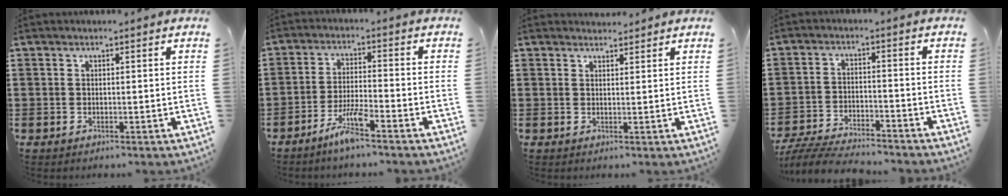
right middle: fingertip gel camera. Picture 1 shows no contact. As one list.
[{"total": 5.2, "force": [-3.8, 0.4, 3.5], "torque": [-0.071, -0.004, -0.072]}, {"total": 1.6, "force": [1.6, 0.2, 0.0], "torque": [-0.003, 0.003, 0.032]}, {"total": 6.2, "force": [-5.9, 0.6, 1.6], "torque": [-0.040, 0.000, -0.119]}]